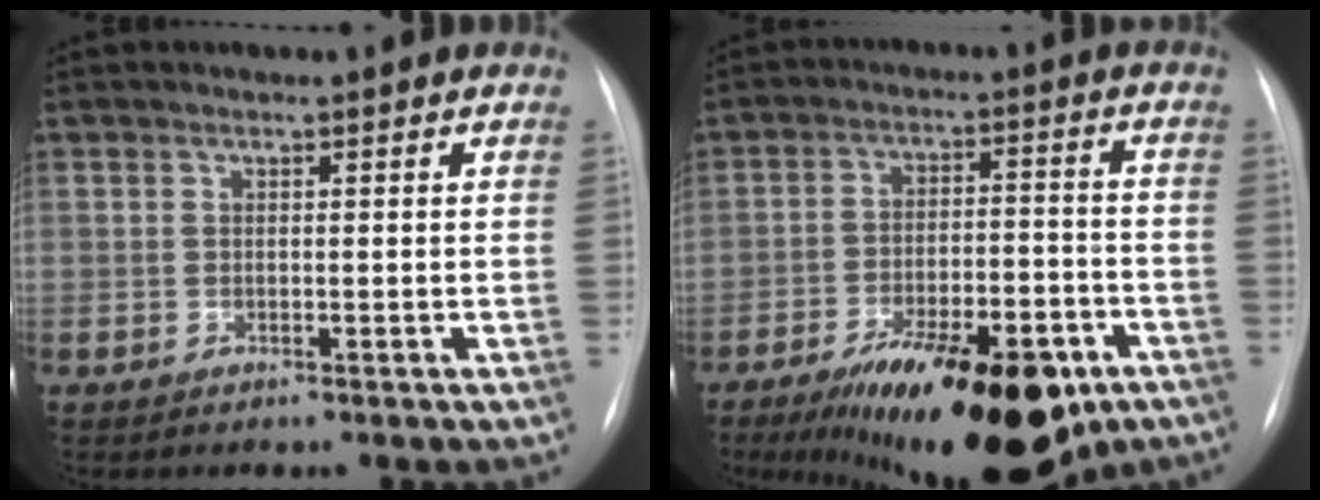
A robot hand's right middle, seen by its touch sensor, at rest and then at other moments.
{"total": 20.7, "force": [-12.4, 7.1, 14.9], "torque": [-0.182, 0.002, -0.185]}